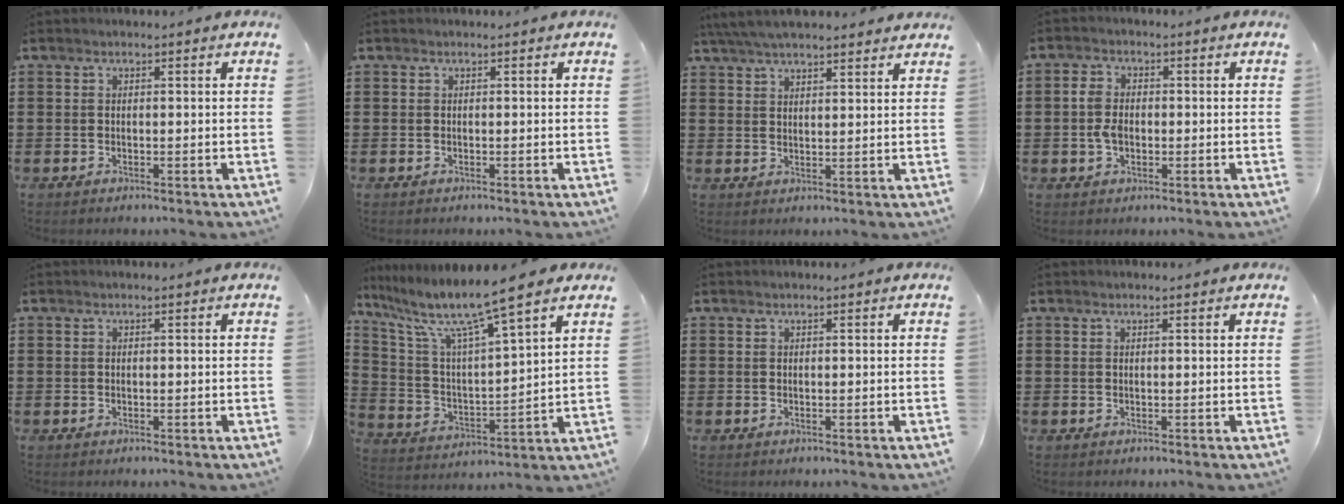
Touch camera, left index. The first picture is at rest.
{"total": 0.0}
{"total": 5.1, "force": [4.6, 0.6, 1.9], "torque": [-0.050, -0.007, 0.086]}
{"total": 3.9, "force": [-0.4, 2.5, 2.9], "torque": [-0.078, -0.001, -0.015]}
{"total": 0.0}
{"total": 9.8, "force": [7.6, 0.0, 6.2], "torque": [-0.153, -0.050, 0.119]}
{"total": 0.0}
{"total": 0.5, "force": [0.3, -0.1, 0.4], "torque": [-0.007, -0.001, 0.007]}